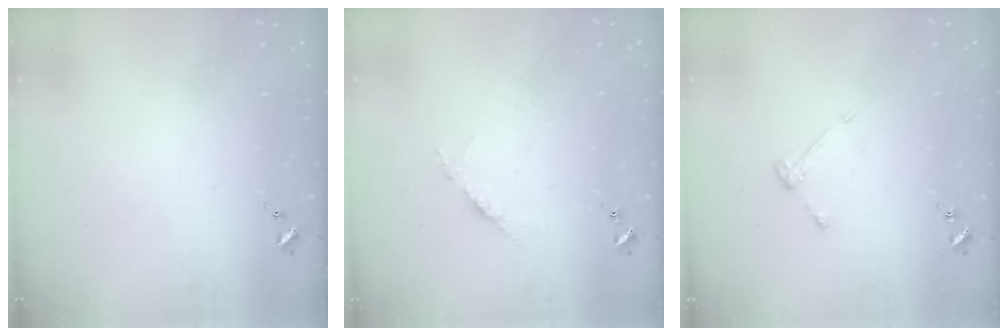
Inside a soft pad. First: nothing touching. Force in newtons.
{"total": 3.5, "press": 3.5, "slide": 0.5}
{"total": 2.8, "press": 2.8, "slide": 0.3}